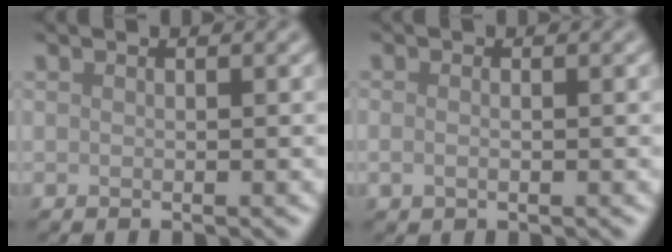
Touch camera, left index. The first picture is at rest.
{"total": 0.9, "force": [-0.1, 0.5, 0.7], "torque": [-0.018, -0.004, -0.003]}